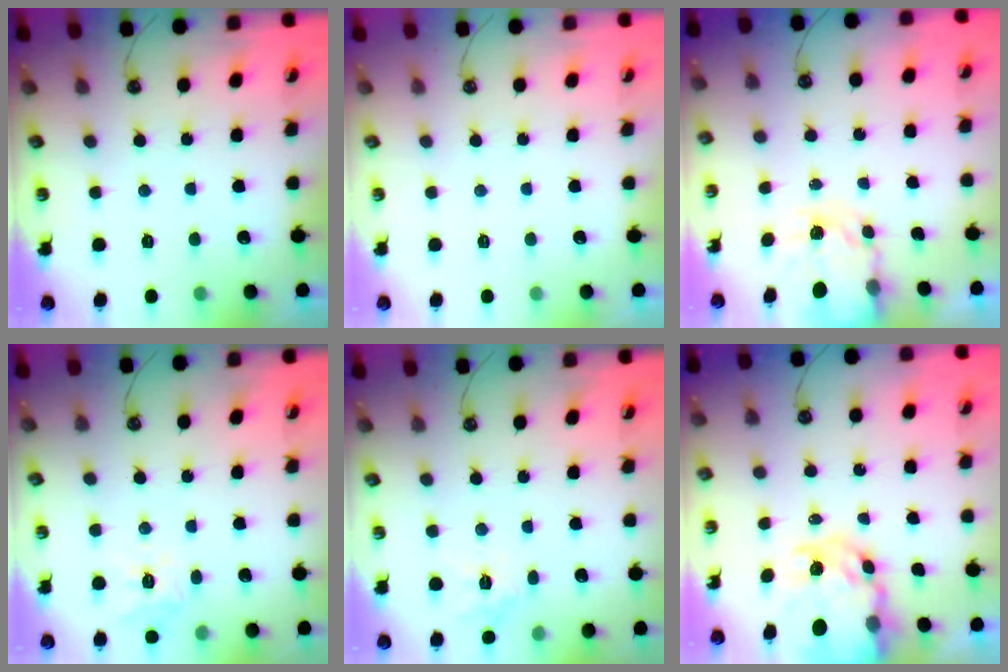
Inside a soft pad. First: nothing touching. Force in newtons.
{"total": 0.0}
{"total": 3.8, "press": 3.8, "slide": 0.1}
{"total": 11.1, "press": 11.1, "slide": 1.1}
{"total": 6.8, "press": 6.7, "slide": 0.4}
{"total": 10.8, "press": 10.8, "slide": 1.1}